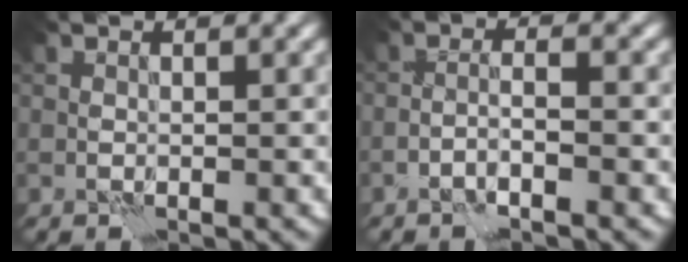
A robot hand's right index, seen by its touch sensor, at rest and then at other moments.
{"total": 1.6, "force": [-1.1, 0.0, 1.1], "torque": [-0.018, 0.009, -0.026]}